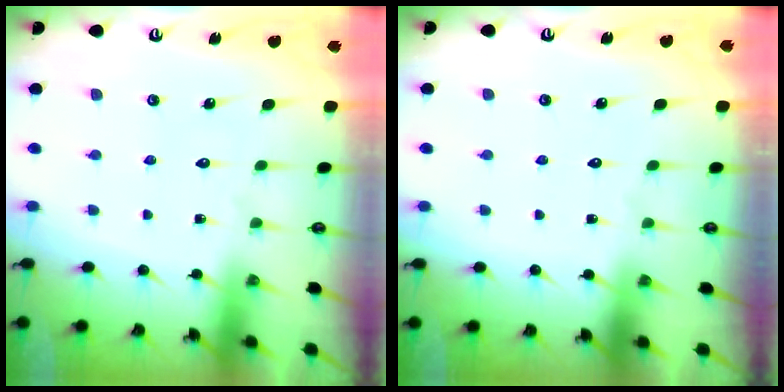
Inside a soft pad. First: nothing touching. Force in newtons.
{"total": 0.0}